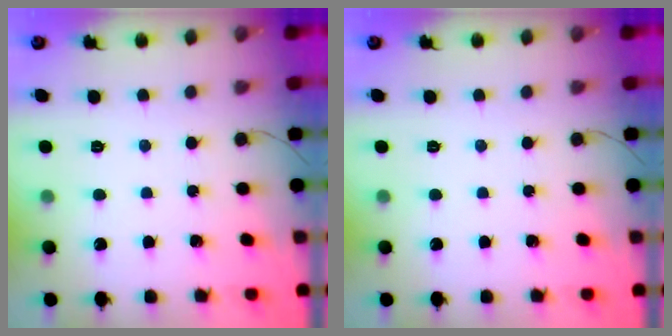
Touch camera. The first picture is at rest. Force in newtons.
{"total": 0.0}